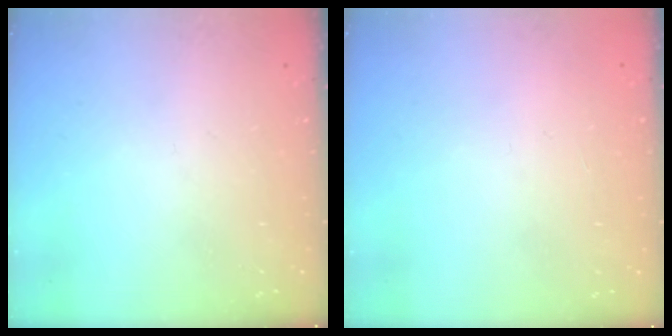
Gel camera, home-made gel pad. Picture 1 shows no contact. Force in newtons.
{"total": 2.2, "press": 2.2, "slide": 0.1}